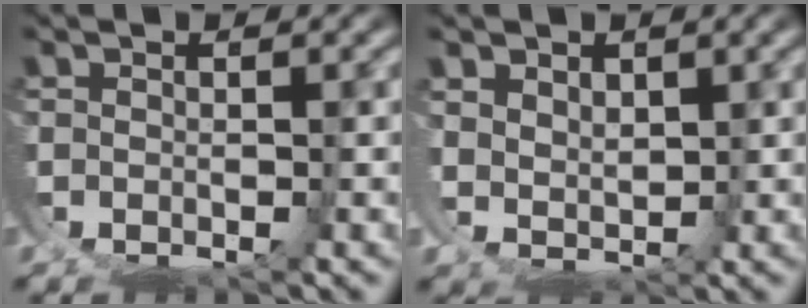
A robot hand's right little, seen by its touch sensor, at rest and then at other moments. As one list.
[{"total": 3.2, "force": [0.9, 2.4, 1.9], "torque": [-0.050, -0.029, 0.031]}]